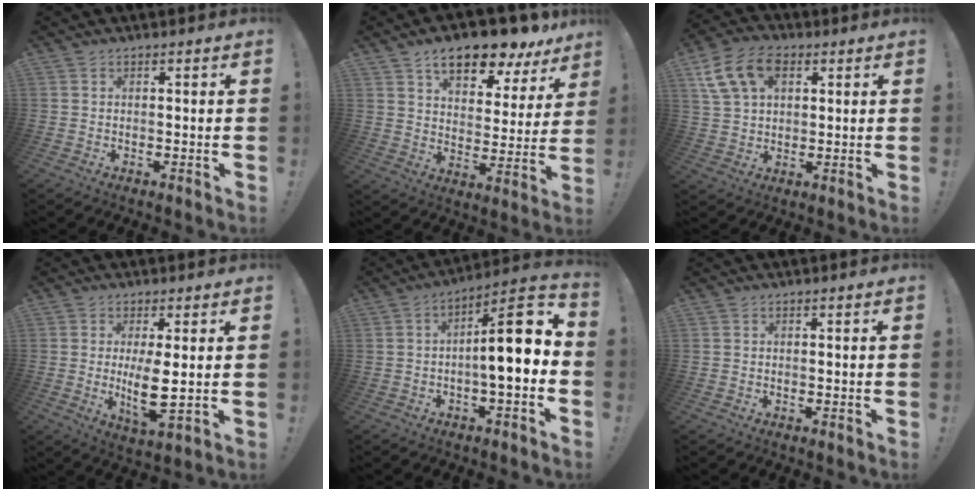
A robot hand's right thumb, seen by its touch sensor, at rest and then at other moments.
{"total": 13.6, "force": [9.8, 5.4, 7.9], "torque": [-0.123, -0.070, 0.165]}
{"total": 13.0, "force": [5.2, 8.6, 8.4], "torque": [-0.163, -0.008, 0.102]}
{"total": 7.9, "force": [0.6, 2.0, 7.6], "torque": [-0.131, -0.023, 0.008]}
{"total": 13.8, "force": [-0.3, 3.3, 13.4], "torque": [-0.198, 0.003, -0.010]}
{"total": 0.0}